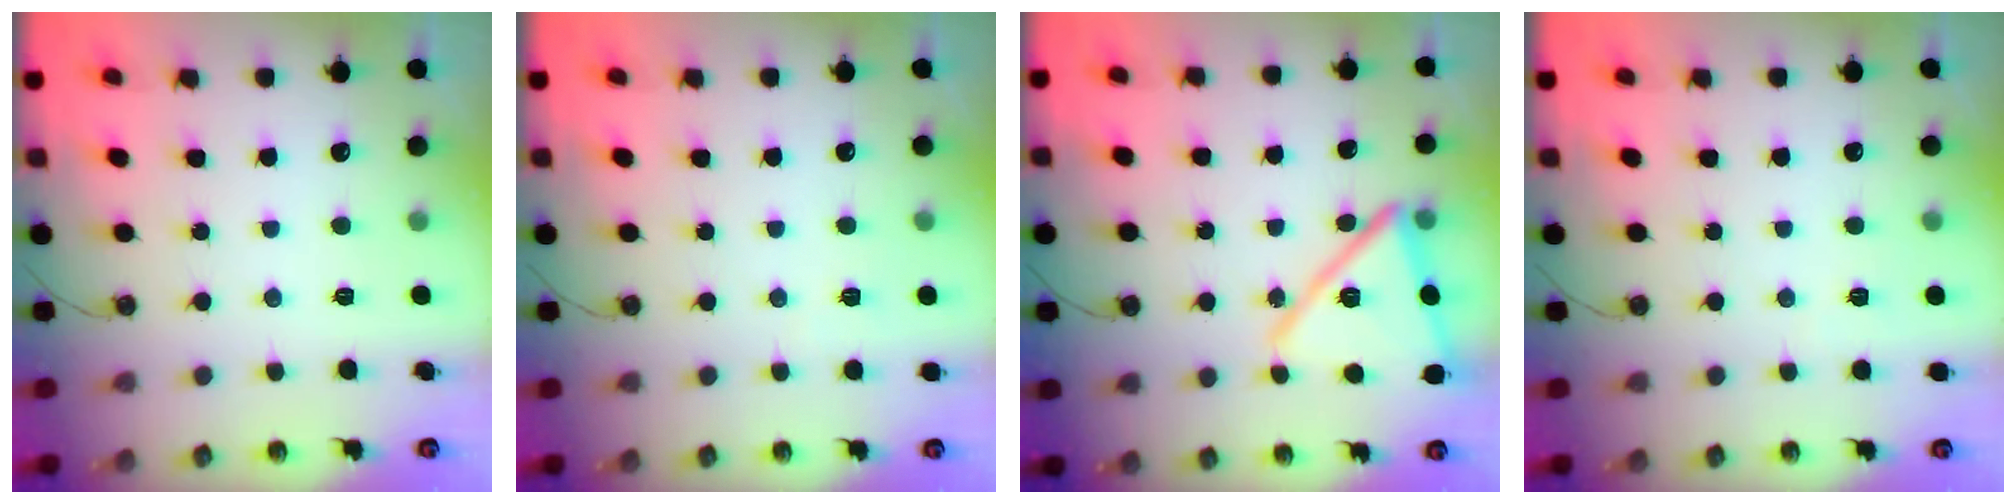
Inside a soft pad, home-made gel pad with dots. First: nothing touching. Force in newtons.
{"total": 1.9, "press": 1.9, "slide": 0.4}
{"total": 17.9, "press": 17.9, "slide": 1.4}
{"total": 1.9, "press": 1.9, "slide": 0.4}